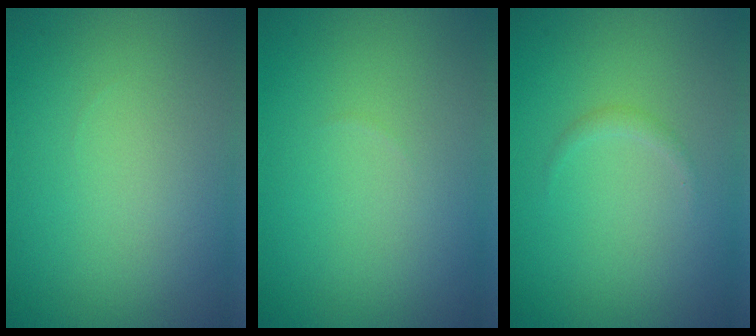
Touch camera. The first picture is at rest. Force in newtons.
{"total": 0.0}
{"total": 0.6, "press": 0.6, "slide": 0.0}